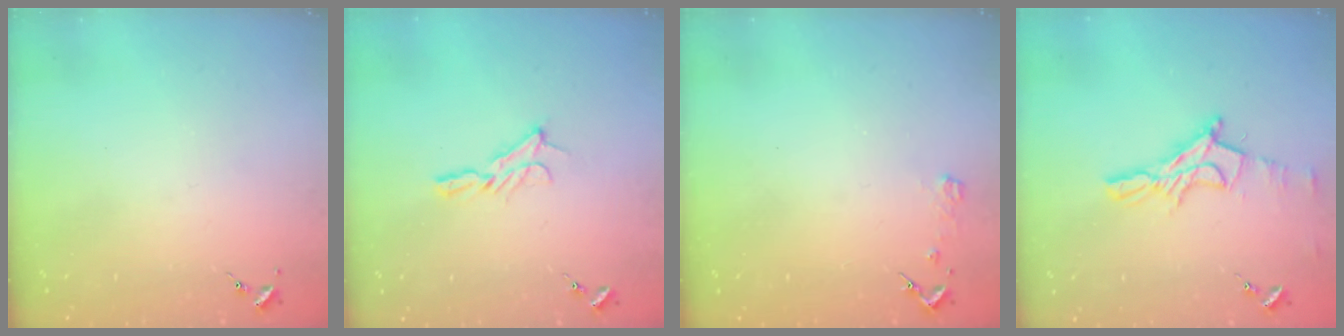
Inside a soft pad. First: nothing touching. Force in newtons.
{"total": 7.9, "press": 7.9, "slide": 0.2}
{"total": 2.3, "press": 2.3, "slide": 0.3}
{"total": 13.2, "press": 13.1, "slide": 1.1}